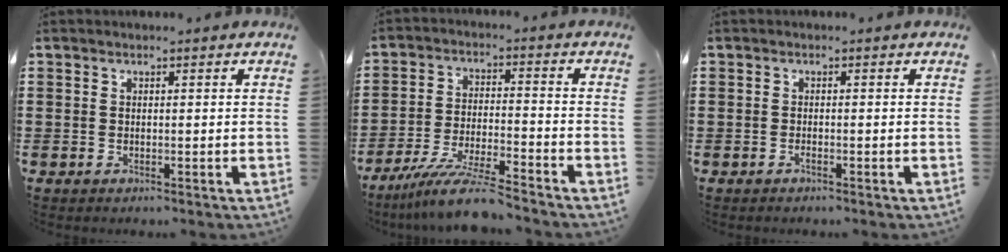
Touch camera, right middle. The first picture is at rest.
{"total": 9.2, "force": [-7.9, 0.1, 4.7], "torque": [-0.097, -0.004, -0.153]}
{"total": 0.5, "force": [-0.4, 0.0, 0.3], "torque": [-0.009, -0.004, -0.007]}